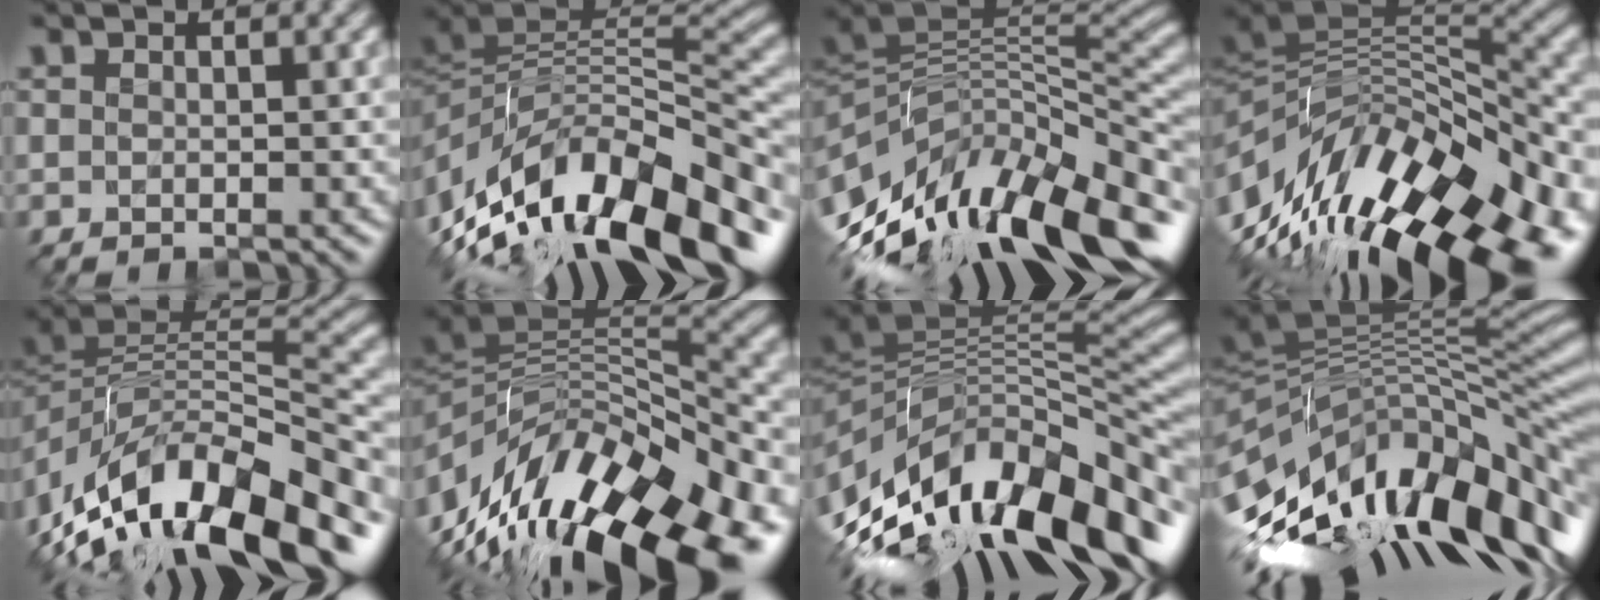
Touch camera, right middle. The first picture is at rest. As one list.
[{"total": 13.7, "force": [-5.2, 6.4, 11.0], "torque": [-0.191, 0.012, -0.086]}, {"total": 14.4, "force": [-5.1, 6.1, 12.0], "torque": [-0.215, 0.008, -0.088]}, {"total": 16.4, "force": [-5.6, 7.6, 13.4], "torque": [-0.220, -0.009, -0.073]}, {"total": 13.8, "force": [-7.3, 6.2, 9.8], "torque": [-0.188, 0.017, -0.129]}, {"total": 15.0, "force": [-6.3, 7.0, 11.7], "torque": [-0.217, -0.007, -0.095]}, {"total": 15.2, "force": [-3.9, 7.1, 12.8], "torque": [-0.227, 0.009, -0.062]}, {"total": 15.5, "force": [-5.5, 5.9, 13.2], "torque": [-0.223, 0.011, -0.088]}]